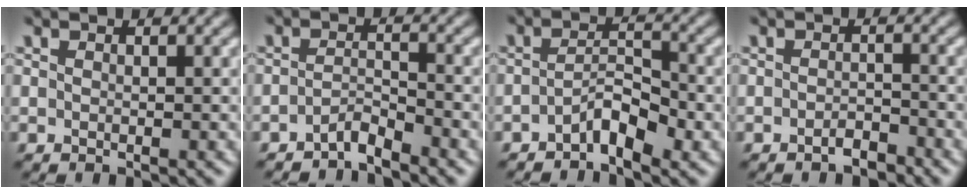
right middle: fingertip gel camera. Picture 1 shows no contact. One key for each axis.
{"total": 1.9, "fx": -1.8, "fy": 0.2, "fz": 0.8, "tx": -0.015, "ty": 0.008, "tz": -0.037}
{"total": 3.0, "fx": -1.8, "fy": 1.0, "fz": 2.2, "tx": -0.037, "ty": 0.011, "tz": -0.035}
{"total": 1.4, "fx": -1.1, "fy": 0.5, "fz": 0.7, "tx": -0.012, "ty": 0.005, "tz": -0.023}